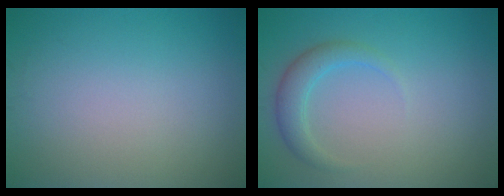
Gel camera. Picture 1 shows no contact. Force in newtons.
{"total": 2.4, "press": 2.4, "slide": 0.1}